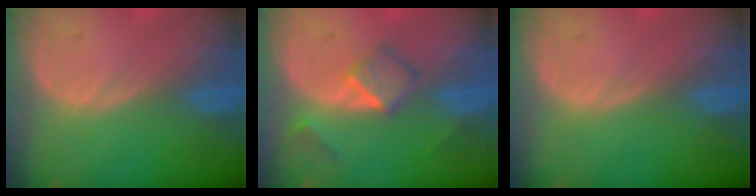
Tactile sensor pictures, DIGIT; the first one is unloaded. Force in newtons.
{"total": 5.3, "press": 4.5, "slide": 2.7}
{"total": 0.0}